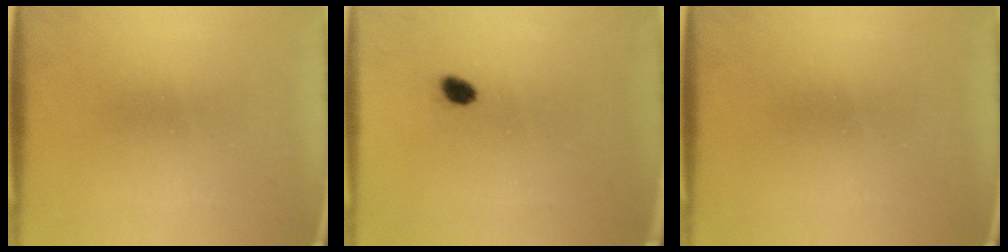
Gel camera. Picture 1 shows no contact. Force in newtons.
{"total": 2.0}
{"total": 0.0}